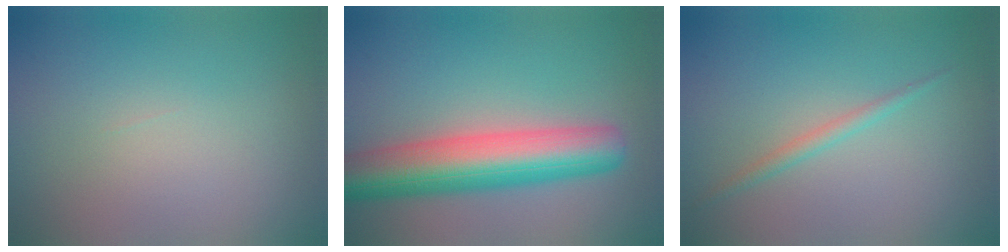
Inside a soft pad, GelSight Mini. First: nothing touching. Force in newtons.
{"total": 8.6, "press": 8.6, "slide": 0.3}
{"total": 1.2, "press": 1.2, "slide": 0.1}